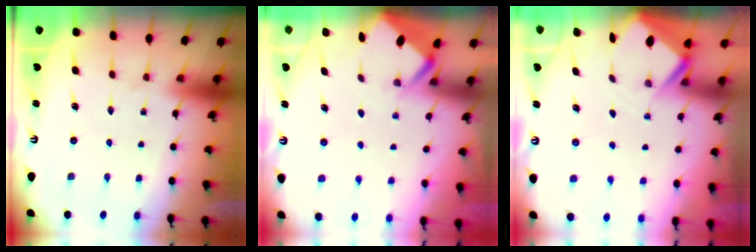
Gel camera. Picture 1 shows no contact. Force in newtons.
{"total": 2.7, "press": 2.7, "slide": 0.2}
{"total": 3.1, "press": 3.1, "slide": 0.3}